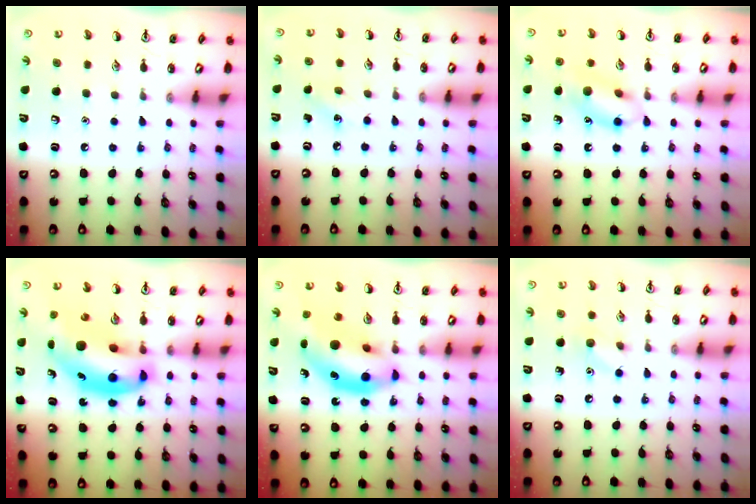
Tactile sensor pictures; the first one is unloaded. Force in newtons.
{"total": 3.7, "press": 3.5, "slide": 1.2}
{"total": 12.1, "press": 11.9, "slide": 2.0}
{"total": 15.4, "press": 14.8, "slide": 4.5}
{"total": 12.5, "press": 11.9, "slide": 3.6}
{"total": 6.8, "press": 6.5, "slide": 1.9}